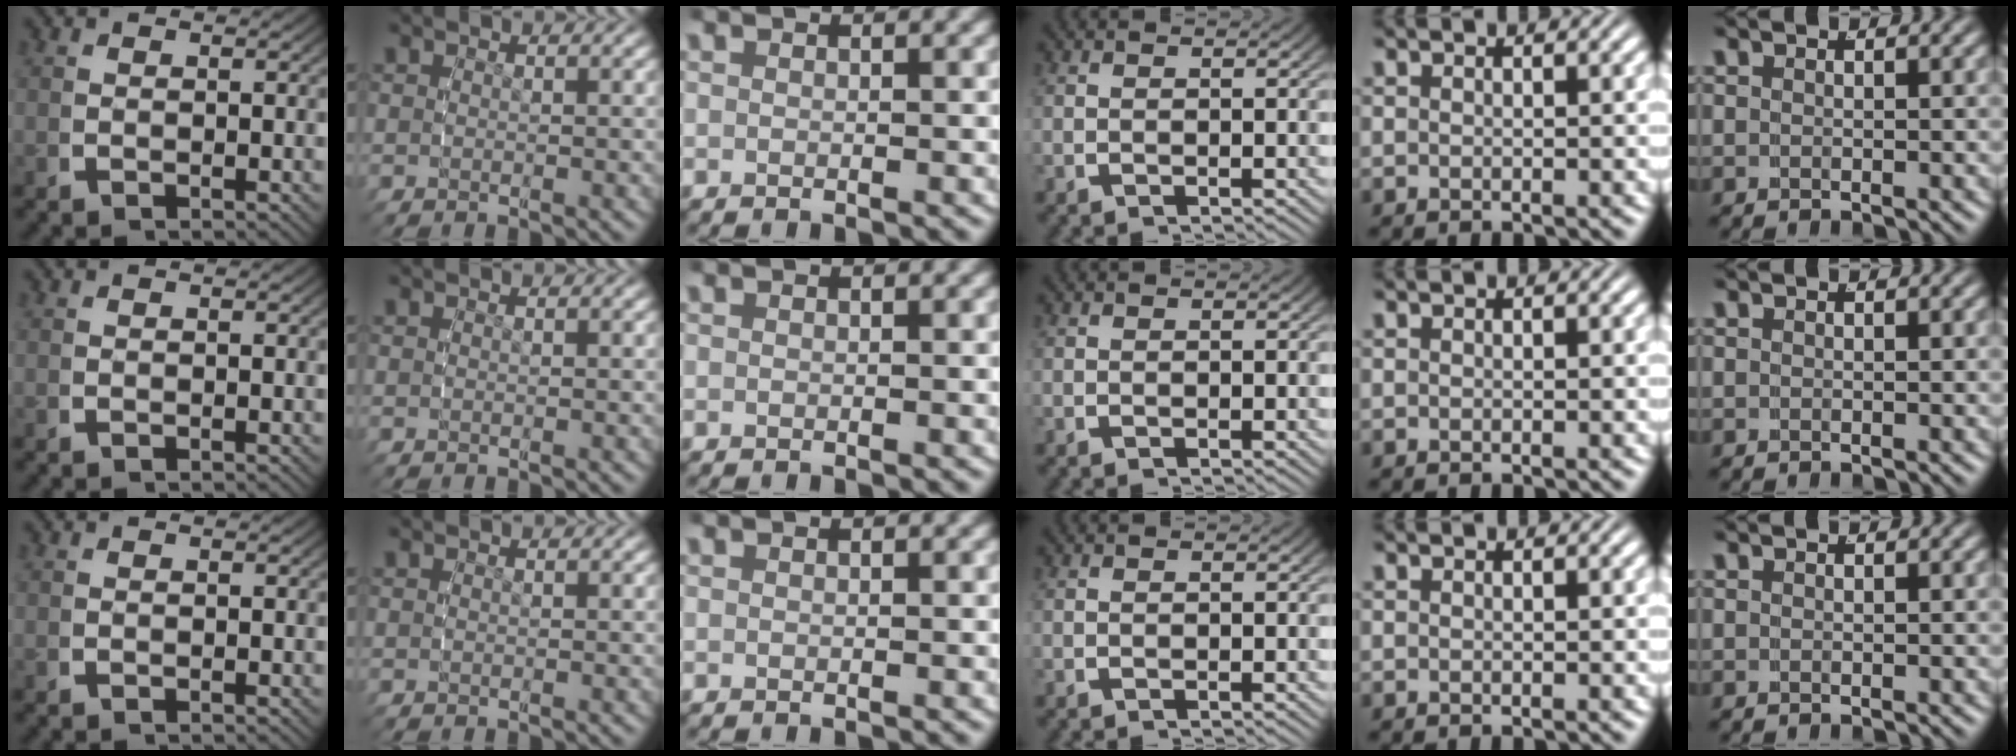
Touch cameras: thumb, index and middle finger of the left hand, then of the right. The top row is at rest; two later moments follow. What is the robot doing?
{"motion": "reach", "object": "paper towel"}